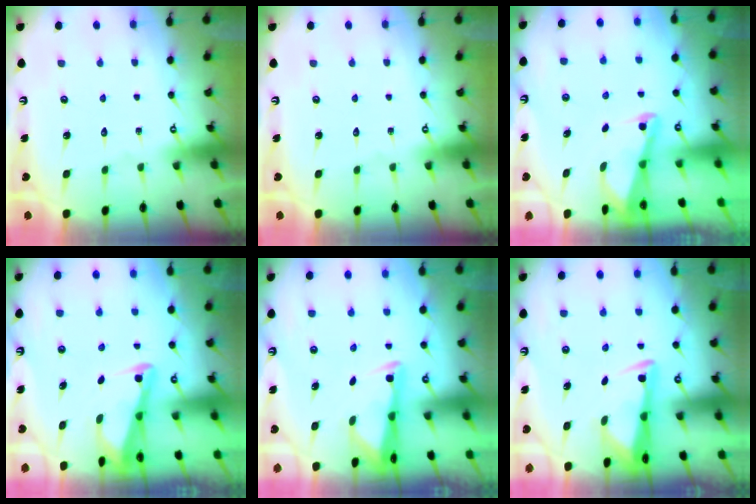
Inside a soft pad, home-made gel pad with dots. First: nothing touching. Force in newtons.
{"total": 0.0}
{"total": 2.1, "press": 2.1, "slide": 0.4}
{"total": 2.7, "press": 2.6, "slide": 0.3}
{"total": 2.8, "press": 2.7, "slide": 0.4}
{"total": 3.2, "press": 3.1, "slide": 0.8}